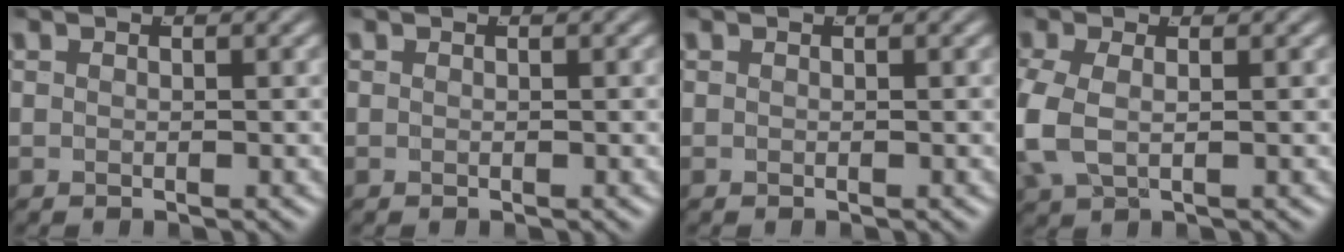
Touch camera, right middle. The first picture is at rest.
{"total": 0.0}
{"total": 0.0}
{"total": 3.6, "force": [-0.1, 2.3, 2.8], "torque": [-0.089, -0.014, 0.011]}